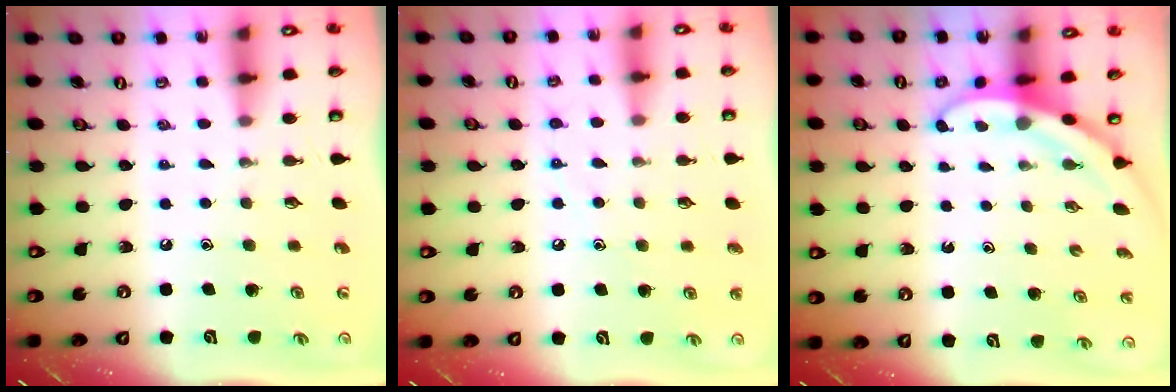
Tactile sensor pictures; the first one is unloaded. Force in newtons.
{"total": 6.1, "press": 6.1, "slide": 0.7}
{"total": 3.4, "press": 3.4, "slide": 0.1}